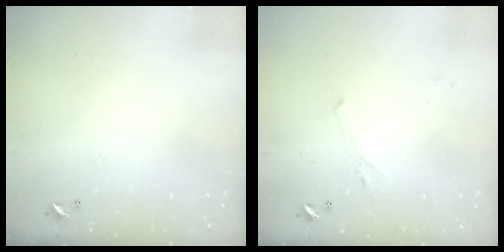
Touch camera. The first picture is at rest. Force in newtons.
{"total": 1.4, "press": 1.3, "slide": 0.6}